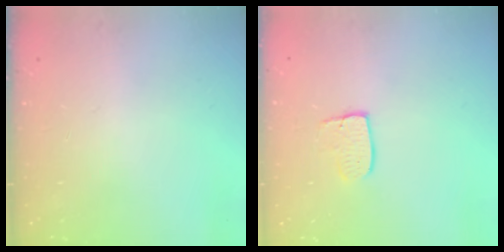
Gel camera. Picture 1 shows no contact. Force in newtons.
{"total": 5.9, "press": 5.9, "slide": 0.3}